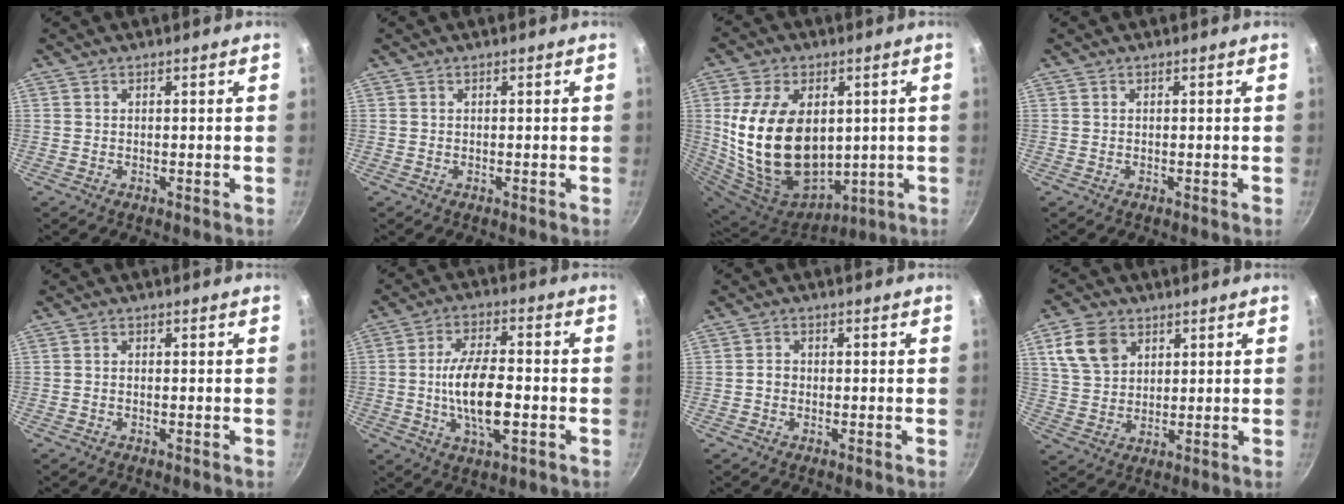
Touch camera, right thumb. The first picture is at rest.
{"total": 0.0}
{"total": 23.6, "force": [2.3, 16.1, 17.1], "torque": [-0.298, -0.010, 0.065]}
{"total": 0.0}
{"total": 0.6, "force": [-0.3, 0.4, 0.4], "torque": [-0.010, 0.005, -0.006]}
{"total": 12.3, "force": [-2.1, 5.2, 11.0], "torque": [-0.191, 0.017, -0.037]}
{"total": 1.8, "force": [-0.4, 1.5, 0.9], "torque": [-0.009, 0.012, -0.008]}
{"total": 9.4, "force": [4.1, 6.8, 5.0], "torque": [-0.078, -0.002, 0.082]}